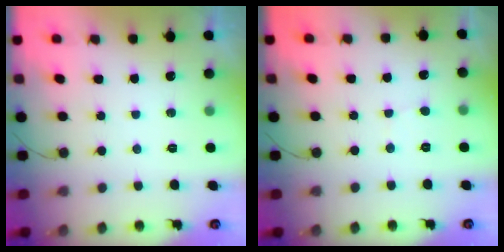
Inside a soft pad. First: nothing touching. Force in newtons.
{"total": 0.7, "press": 0.7, "slide": 0.0}